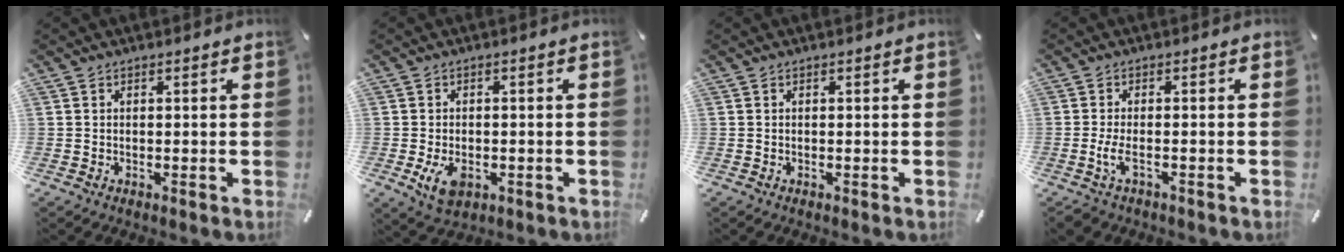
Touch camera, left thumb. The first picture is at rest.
{"total": 5.2, "force": [-1.7, 3.4, 3.6], "torque": [-0.085, 0.002, -0.032]}
{"total": 0.0}
{"total": 4.0, "force": [-1.6, 1.6, 3.3], "torque": [-0.075, -0.002, -0.031]}